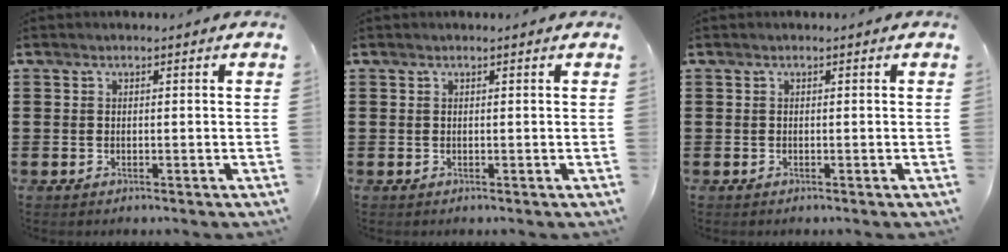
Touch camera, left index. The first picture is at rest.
{"total": 0.0}
{"total": 0.0}